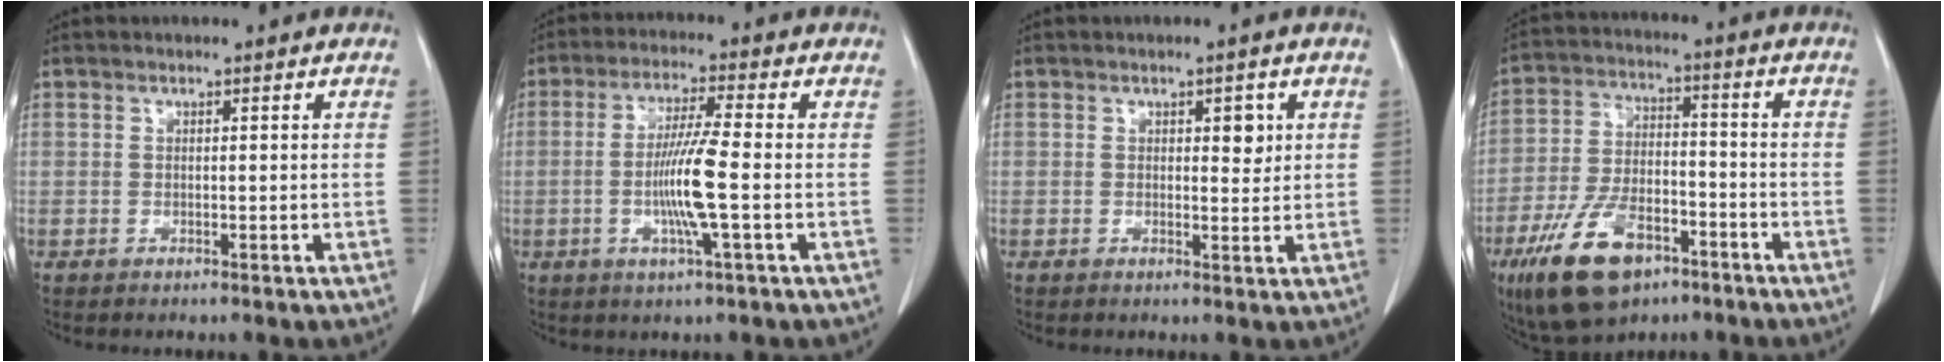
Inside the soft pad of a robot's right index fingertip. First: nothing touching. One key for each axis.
{"total": 8.5, "fx": -1.5, "fy": -0.5, "fz": 8.4, "tx": -0.163, "ty": -0.008, "tz": -0.031}
{"total": 2.7, "fx": 1.0, "fy": 1.2, "fz": 2.2, "tx": -0.026, "ty": -0.004, "tz": 0.013}
{"total": 13.7, "fx": -8.0, "fy": 6.5, "fz": 9.0, "tx": -0.183, "ty": -0.001, "tz": -0.139}